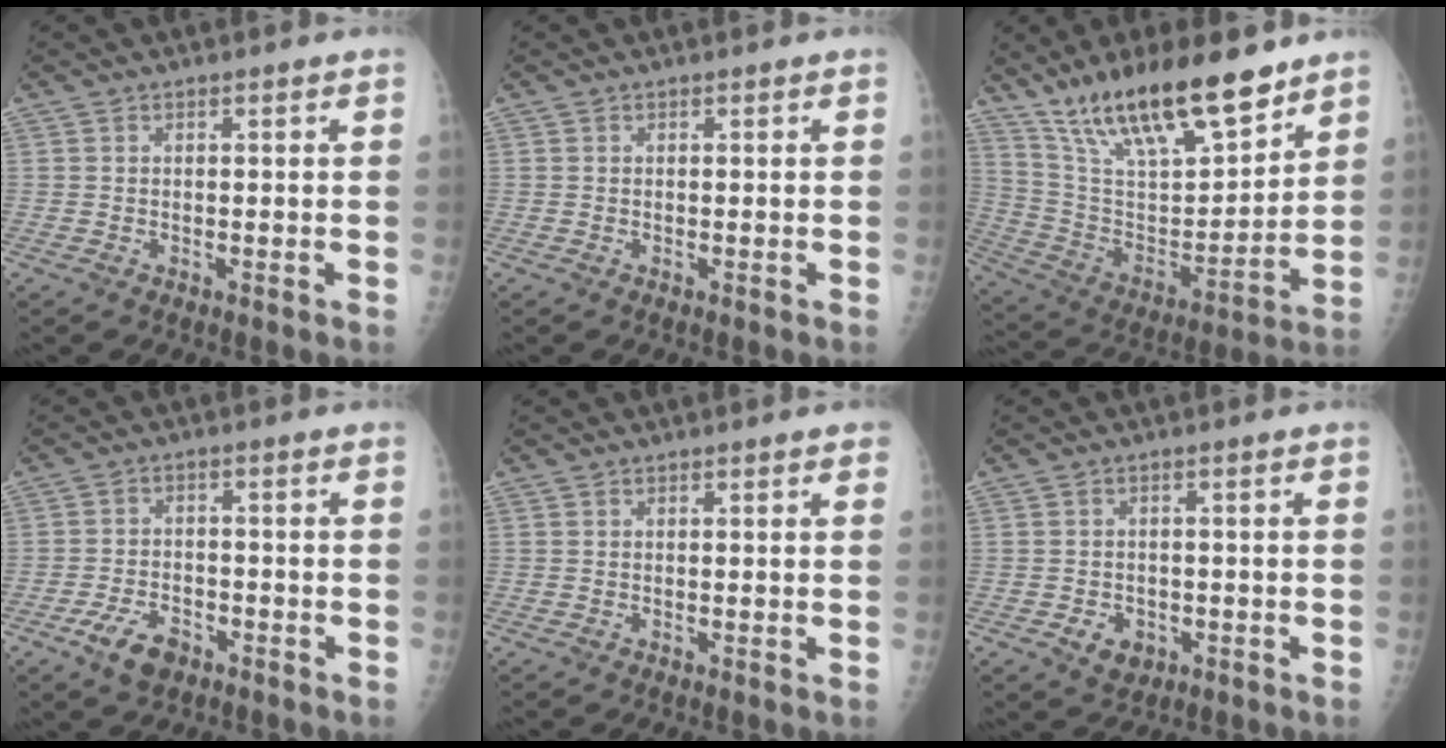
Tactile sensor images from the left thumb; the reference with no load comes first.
{"total": 0.0}
{"total": 23.0, "force": [16.4, 6.9, 14.5], "torque": [-0.221, -0.065, 0.297]}
{"total": 6.1, "force": [-3.6, 3.5, 3.5], "torque": [-0.062, 0.019, -0.062]}
{"total": 1.3, "force": [0.8, 0.3, 1.0], "torque": [-0.012, 0.002, 0.007]}
{"total": 3.9, "force": [-1.5, 3.1, 1.9], "torque": [-0.018, 0.007, -0.012]}